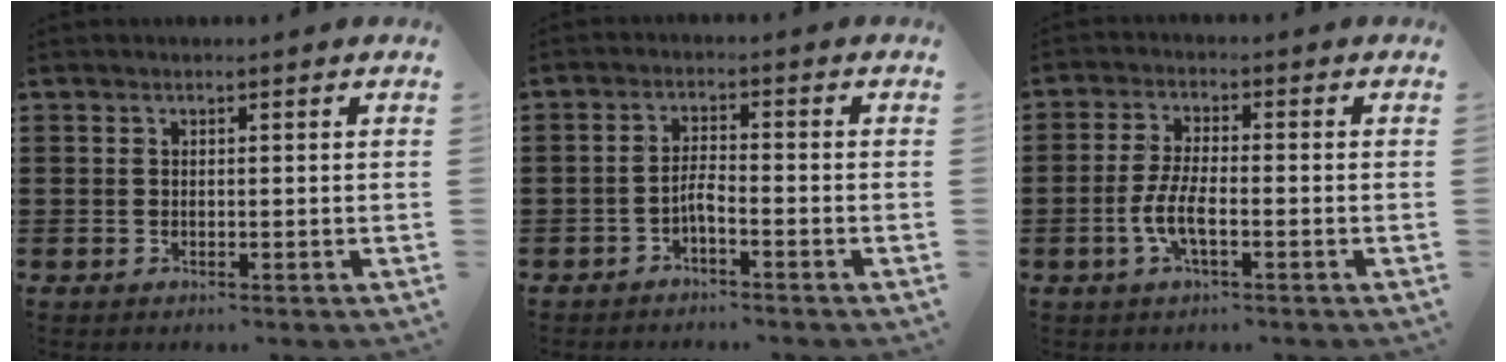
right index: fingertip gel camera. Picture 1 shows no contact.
{"total": 2.5, "force": [-1.7, 0.3, 1.8], "torque": [-0.037, 0.004, -0.033]}
{"total": 5.2, "force": [-1.8, 1.4, 4.7], "torque": [-0.109, -0.008, -0.039]}